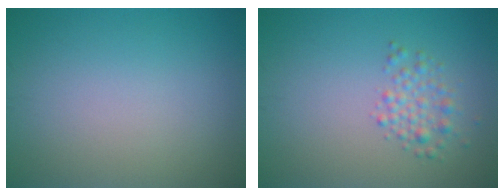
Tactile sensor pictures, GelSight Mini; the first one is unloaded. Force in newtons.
{"total": 2.2, "press": 2.2, "slide": 0.1}